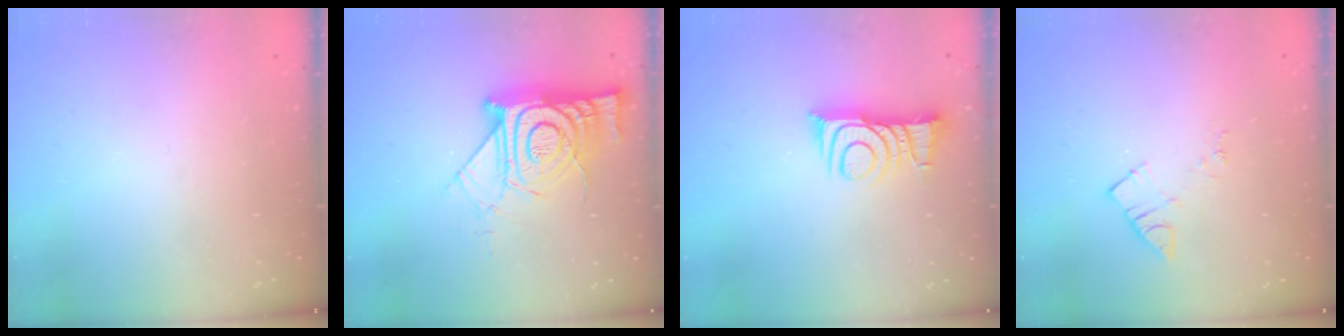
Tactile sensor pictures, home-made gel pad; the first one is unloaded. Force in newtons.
{"total": 17.6, "press": 17.5, "slide": 1.3}
{"total": 10.4, "press": 10.4, "slide": 0.2}
{"total": 4.3, "press": 4.3, "slide": 0.4}